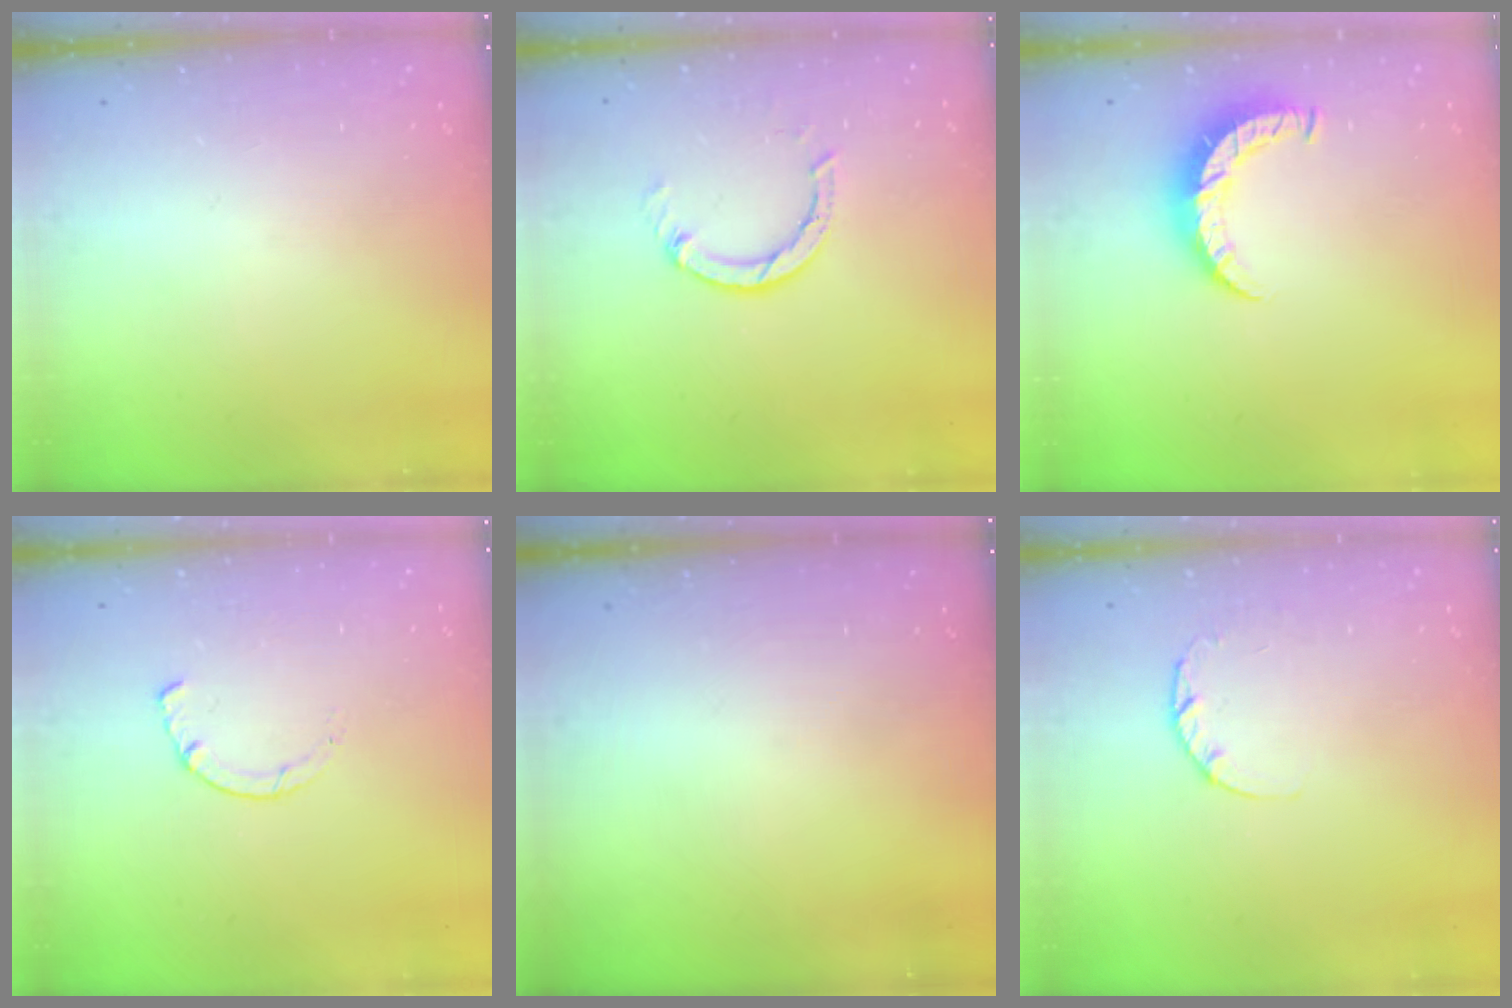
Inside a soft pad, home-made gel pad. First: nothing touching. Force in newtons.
{"total": 4.4, "press": 4.4, "slide": 0.5}
{"total": 7.5, "press": 7.4, "slide": 0.4}
{"total": 1.8, "press": 1.7, "slide": 0.3}
{"total": 0.0}
{"total": 2.6, "press": 2.5, "slide": 0.4}